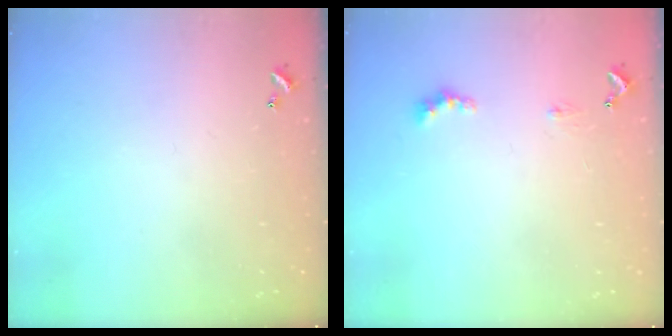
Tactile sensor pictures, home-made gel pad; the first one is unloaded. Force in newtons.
{"total": 1.7, "press": 1.6, "slide": 0.5}